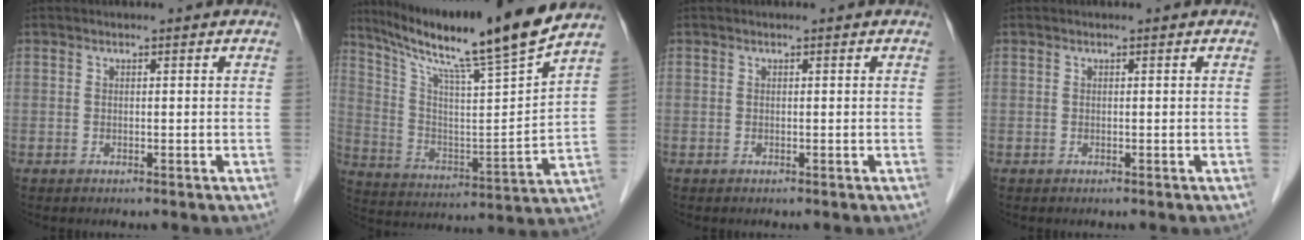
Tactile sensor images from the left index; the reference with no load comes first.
{"total": 20.2, "force": [16.6, -1.7, 11.4], "torque": [-0.194, -0.023, 0.270]}
{"total": 0.0}
{"total": 0.0}